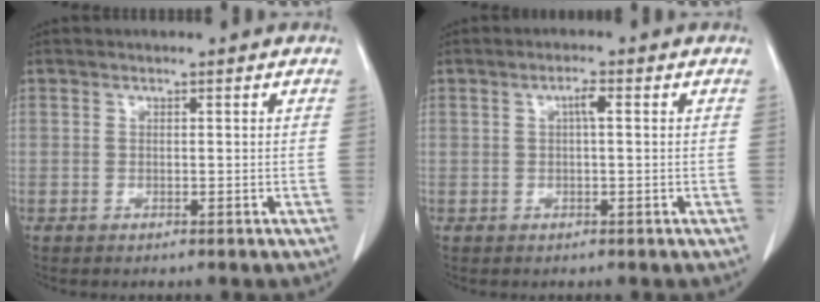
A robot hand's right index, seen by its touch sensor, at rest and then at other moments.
{"total": 1.8, "force": [0.4, 0.2, 1.8], "torque": [-0.031, 0.004, 0.005]}